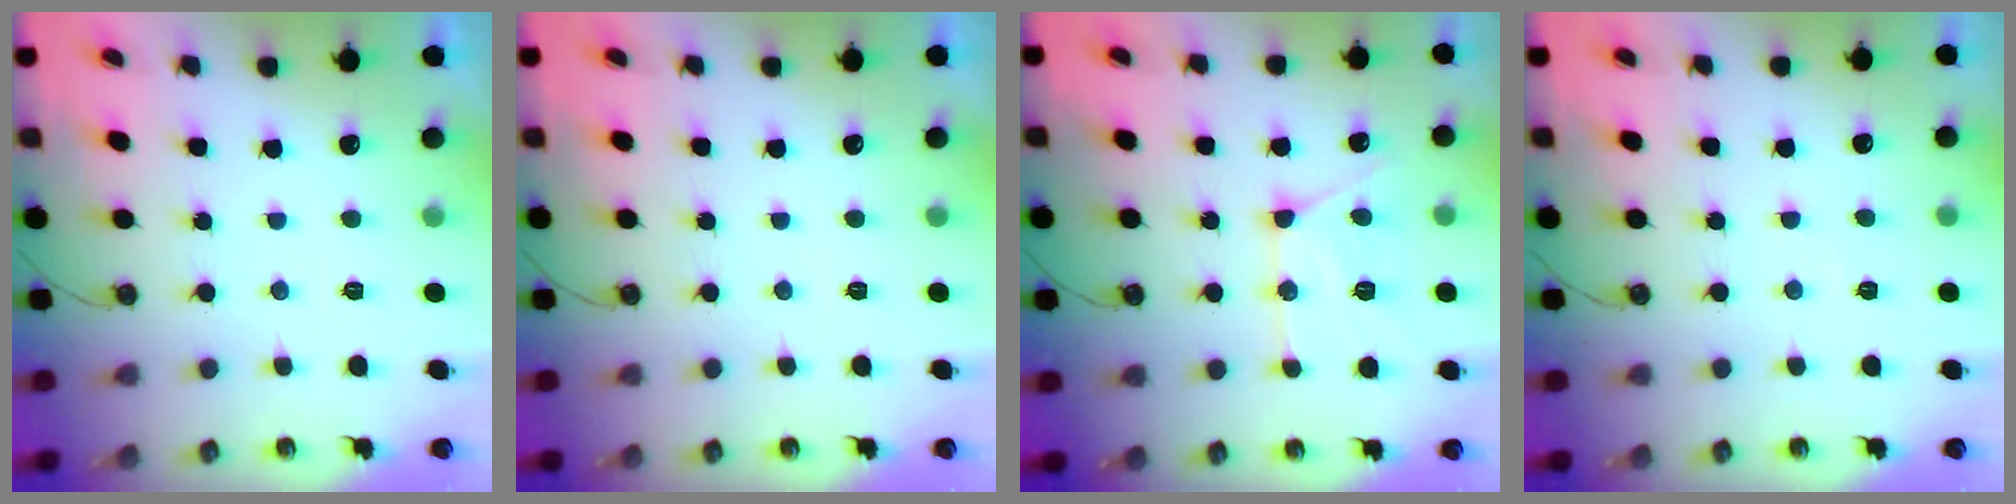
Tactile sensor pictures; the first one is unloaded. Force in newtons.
{"total": 0.0}
{"total": 14.0, "press": 14.0, "slide": 1.2}
{"total": 4.0, "press": 3.9, "slide": 0.6}